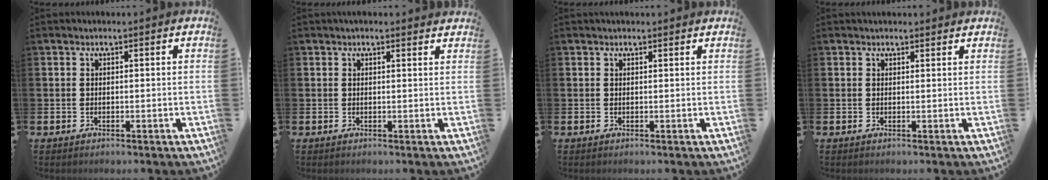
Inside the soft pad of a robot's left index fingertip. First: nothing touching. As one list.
[{"total": 1.1, "force": [1.1, 0.2, 0.2], "torque": [0.008, -0.002, 0.017]}, {"total": 0.6, "force": [0.5, 0.2, 0.2], "torque": [0.005, 0.000, 0.007]}, {"total": 1.0, "force": [0.9, 0.4, 0.2], "torque": [0.004, 0.002, 0.015]}]